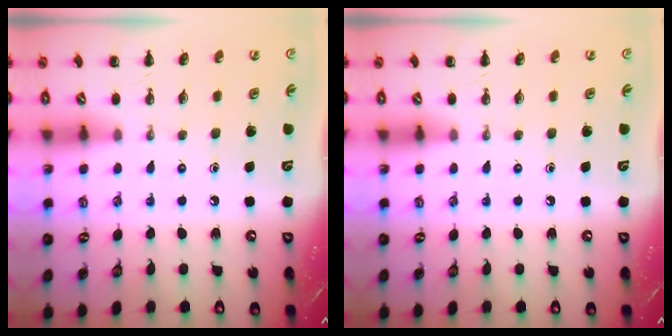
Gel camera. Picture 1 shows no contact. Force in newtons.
{"total": 0.0}